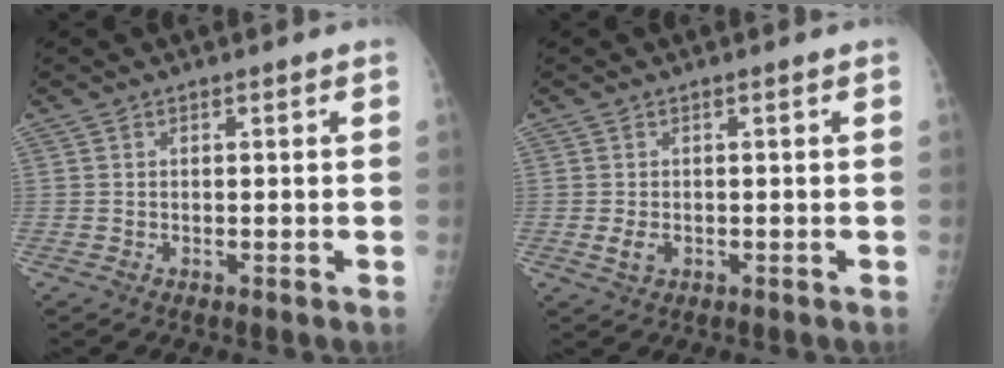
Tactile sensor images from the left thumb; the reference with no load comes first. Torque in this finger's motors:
{"motor_torque": [-0.23, 0.27, 0.35, 0.08, 0.02]}